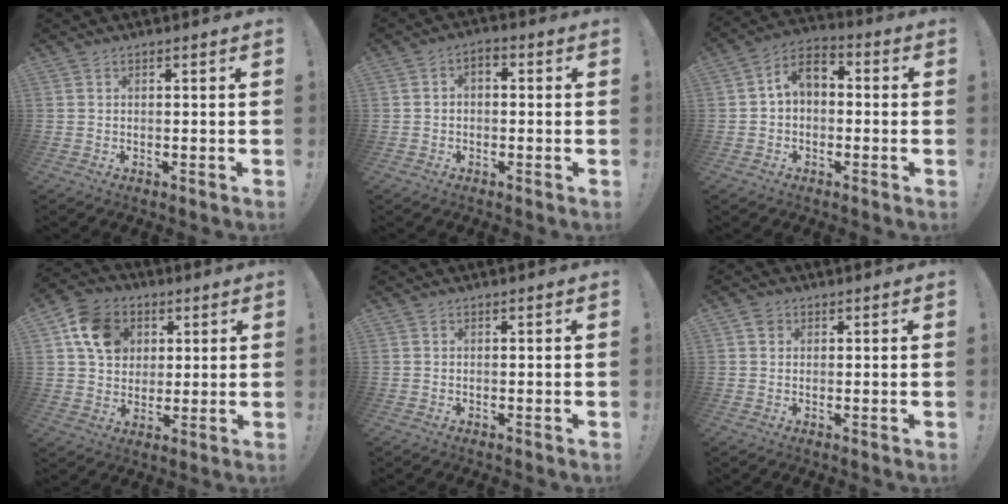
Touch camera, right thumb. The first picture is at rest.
{"total": 2.6, "force": [-1.4, 1.4, 1.6], "torque": [-0.024, 0.011, -0.027]}
{"total": 6.5, "force": [-0.1, 4.6, 4.6], "torque": [-0.077, 0.017, 0.004]}
{"total": 13.4, "force": [4.9, 10.9, 6.1], "torque": [-0.086, -0.010, 0.098]}
{"total": 0.0}
{"total": 1.8, "force": [0.8, 1.6, 0.4], "torque": [-0.006, 0.001, 0.015]}